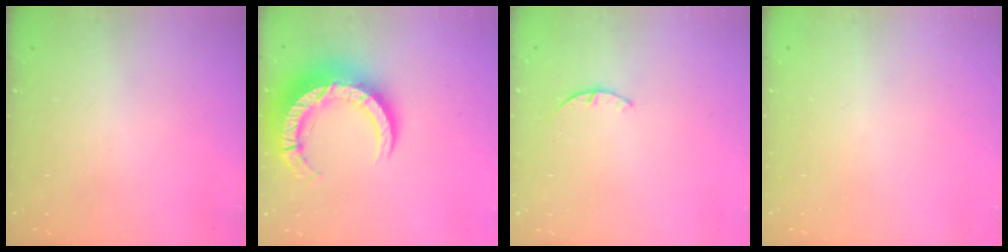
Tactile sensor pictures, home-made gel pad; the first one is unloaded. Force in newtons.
{"total": 15.2, "press": 15.1, "slide": 1.6}
{"total": 1.4, "press": 1.4, "slide": 0.3}
{"total": 0.0}